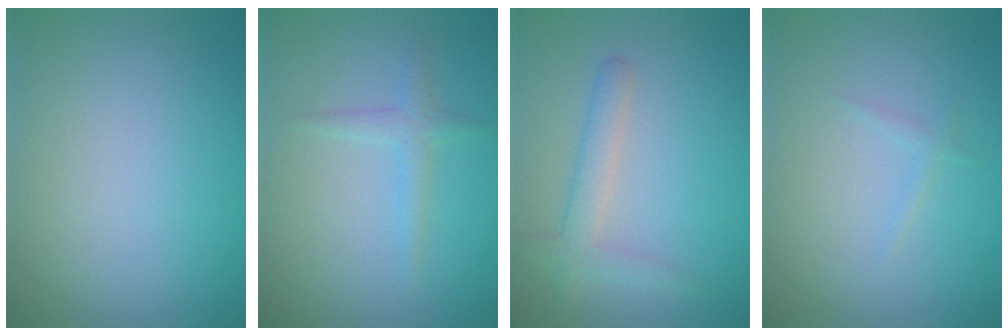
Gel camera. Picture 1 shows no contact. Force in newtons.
{"total": 1.6, "press": 1.6, "slide": 0.1}
{"total": 2.6, "press": 2.6, "slide": 0.2}
{"total": 0.7, "press": 0.7, "slide": 0.1}